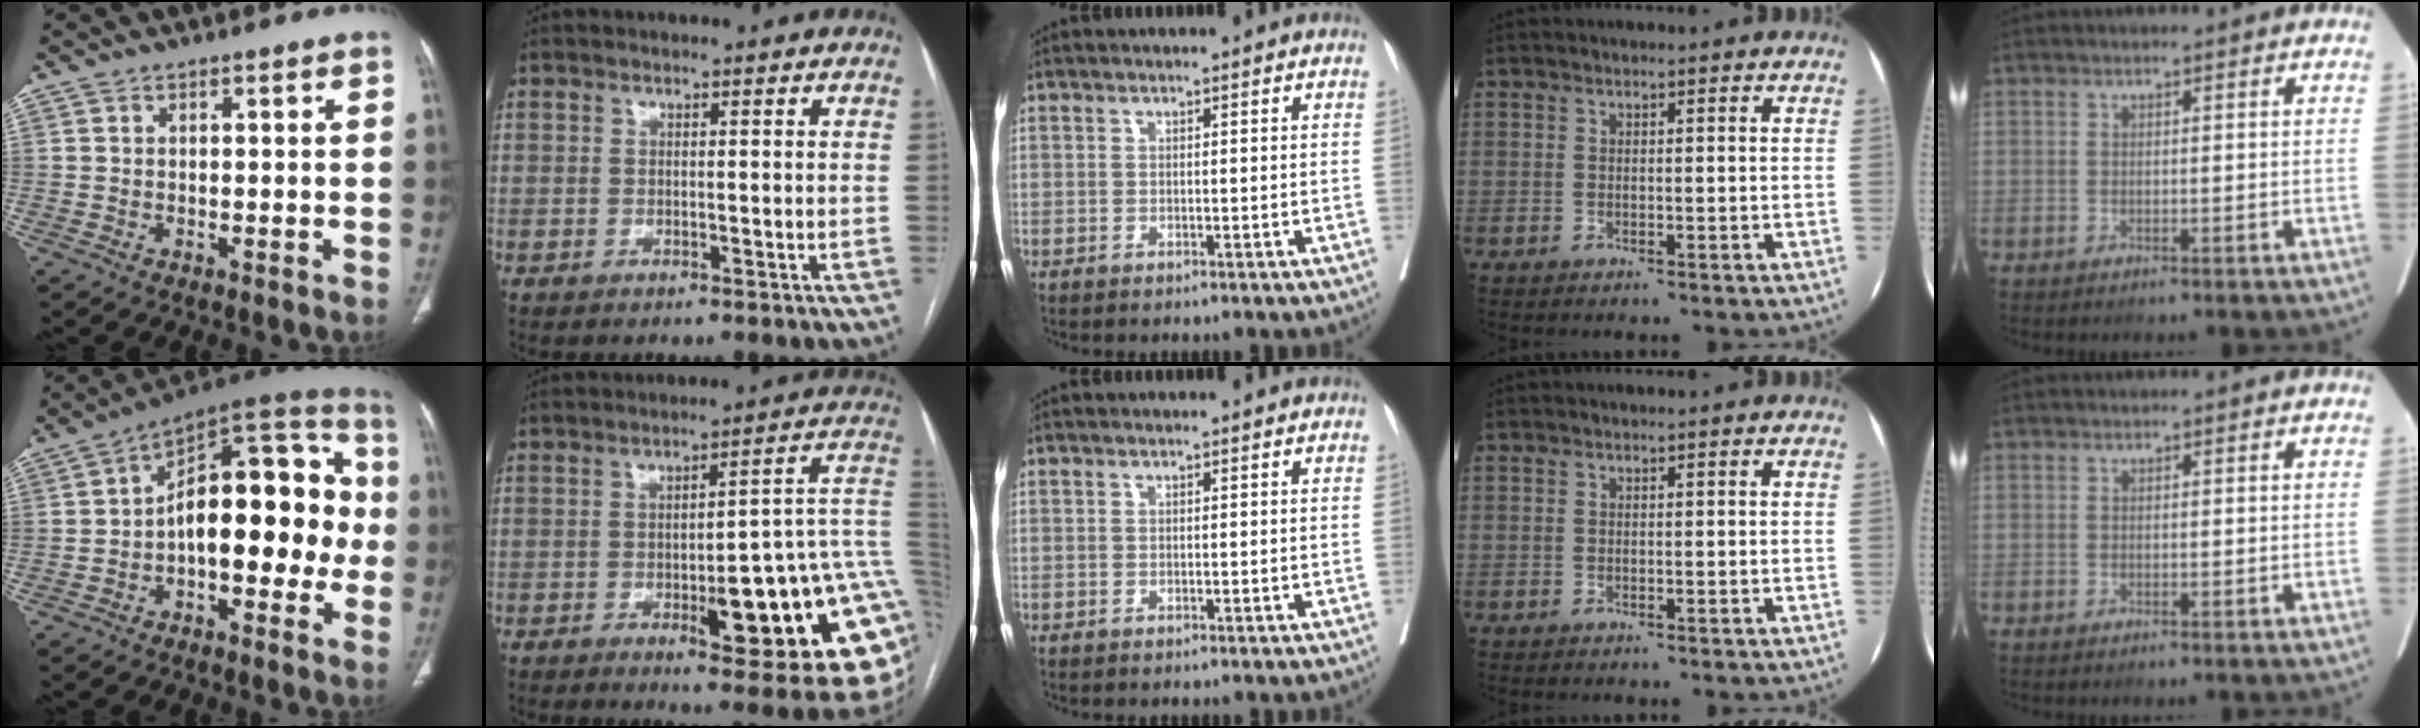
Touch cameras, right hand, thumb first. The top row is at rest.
{"thumb": {"total": 21.2, "force": [-2.0, 10.7, 18.2], "torque": [-0.224, 0.058, -0.038]}, "index": {"total": 21.6, "force": [-5.2, 4.3, 20.5], "torque": [-0.157, 0.018, -0.057]}}